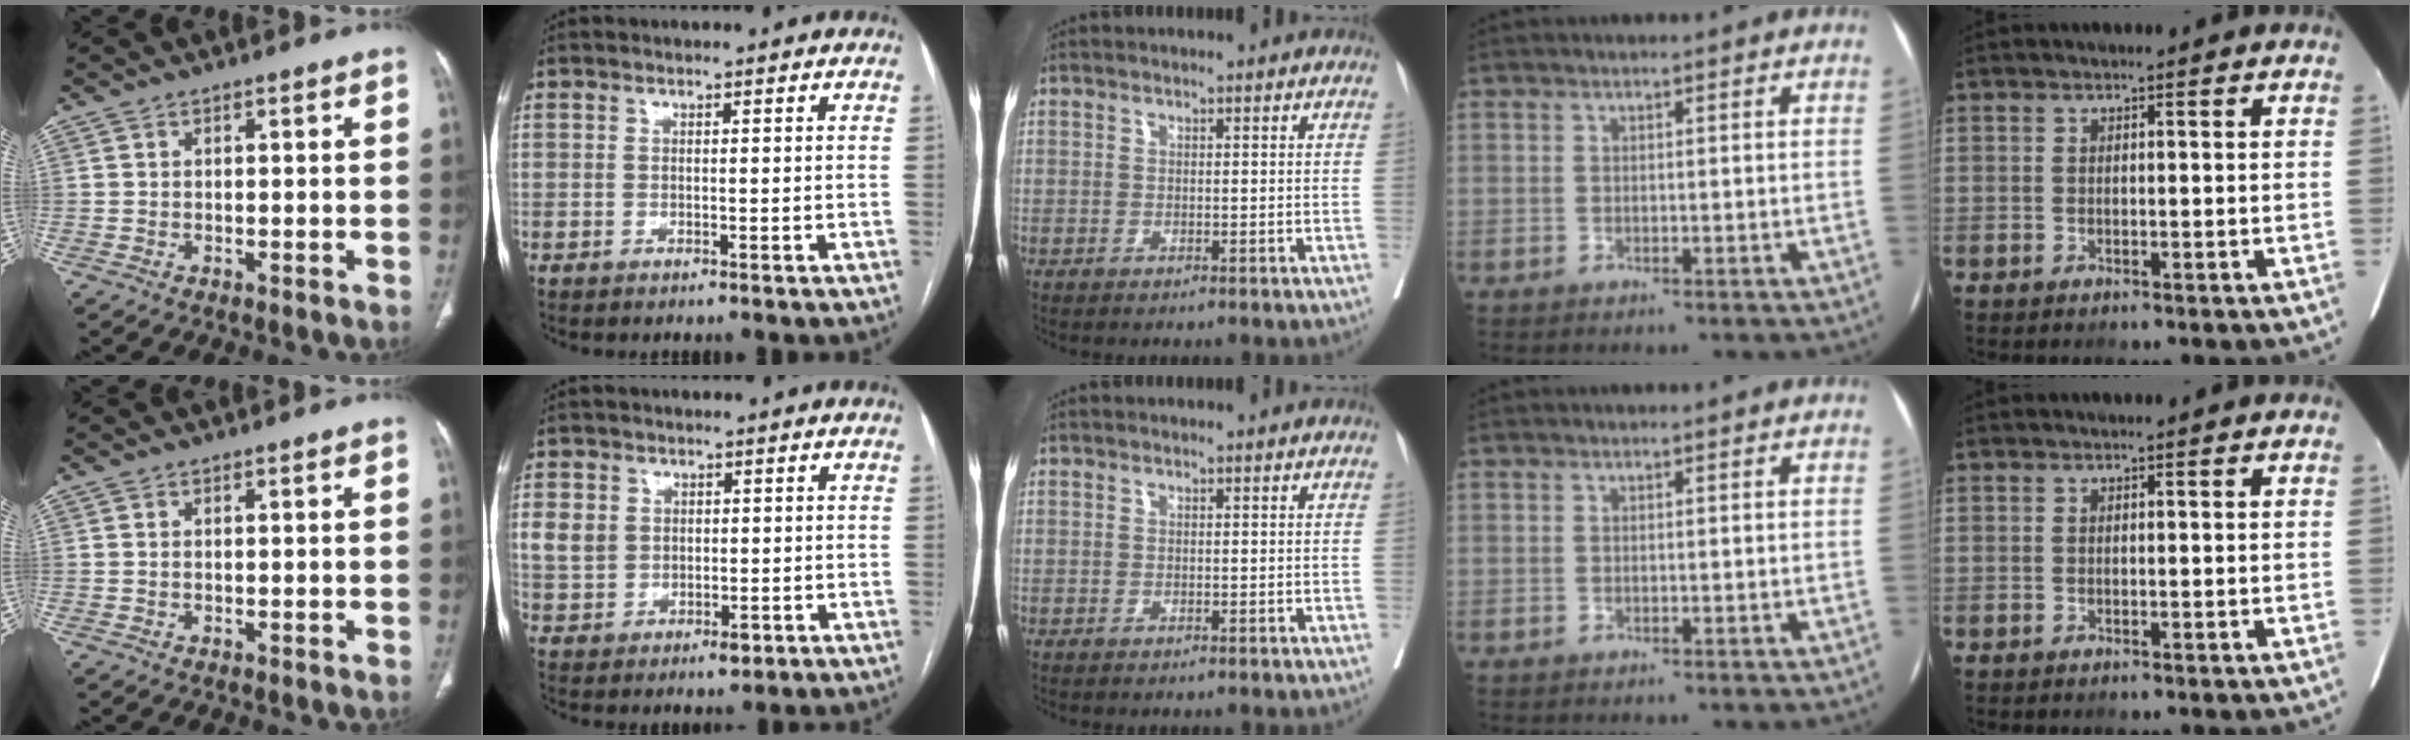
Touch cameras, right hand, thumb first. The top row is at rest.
{"index": {"total": 7.4, "force": [0.7, 6.4, 3.7], "torque": [-0.080, 0.003, 0.024]}}